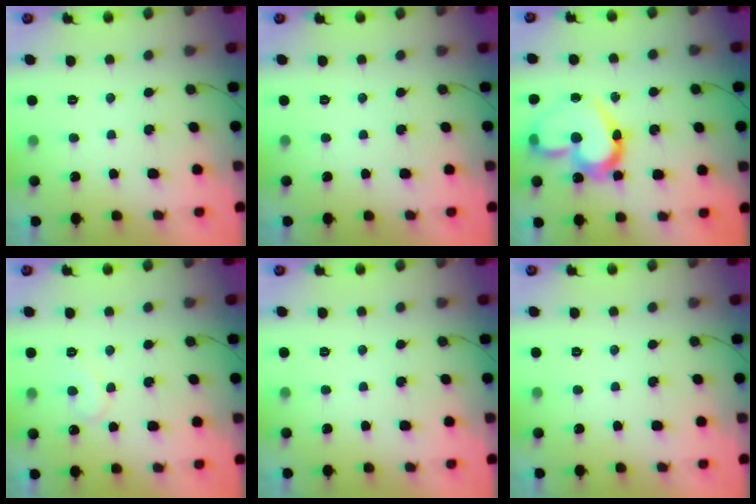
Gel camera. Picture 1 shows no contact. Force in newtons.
{"total": 0.0}
{"total": 17.6, "press": 17.5, "slide": 1.6}
{"total": 5.5, "press": 5.5, "slide": 0.5}
{"total": 0.0}
{"total": 0.0}